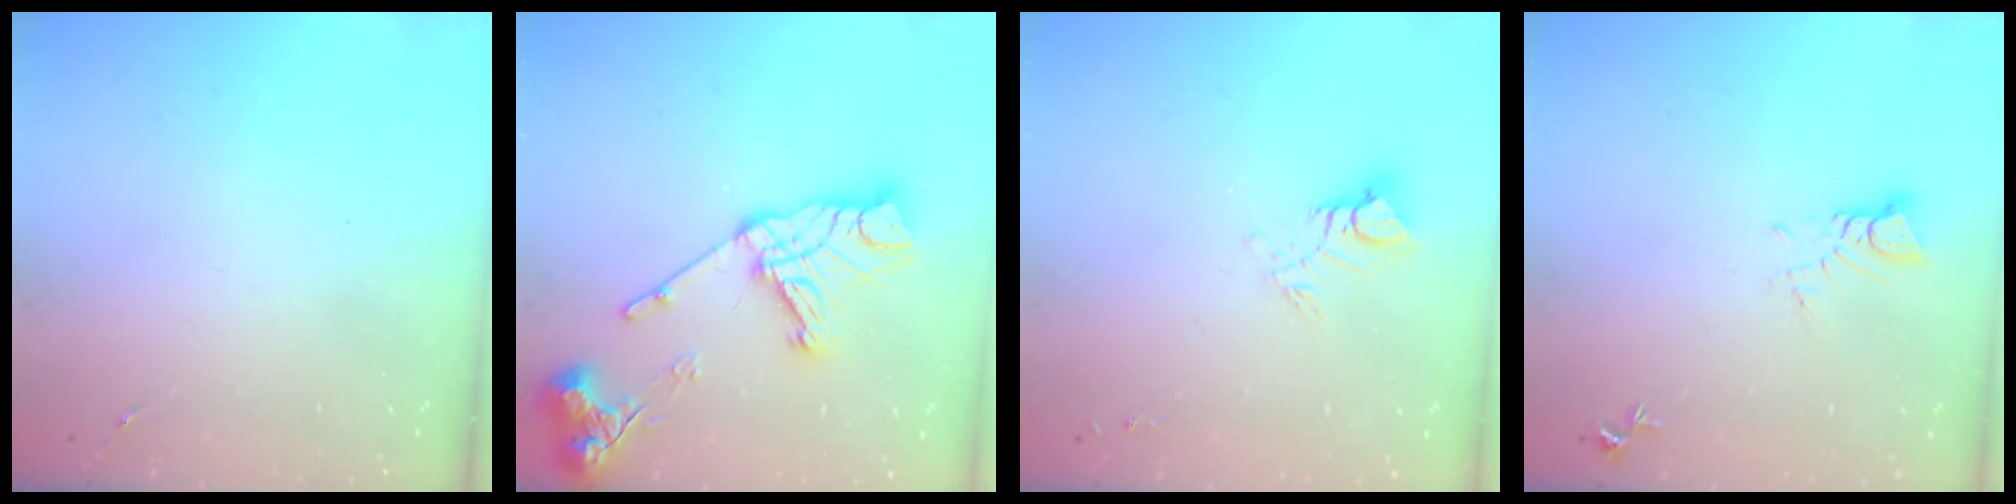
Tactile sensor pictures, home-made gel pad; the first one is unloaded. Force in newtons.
{"total": 18.1, "press": 18.0, "slide": 2.1}
{"total": 8.6, "press": 8.6, "slide": 0.9}
{"total": 4.0, "press": 4.0, "slide": 0.3}